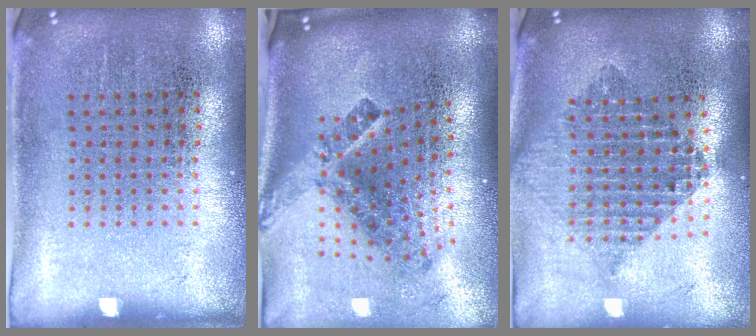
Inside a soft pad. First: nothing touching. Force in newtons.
{"total": 2.9, "press": 1.8, "slide": 2.3}
{"total": 2.2, "press": 1.7, "slide": 1.3}